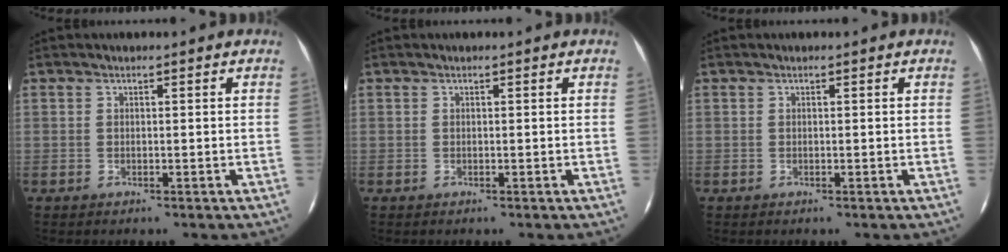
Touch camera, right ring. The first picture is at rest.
{"total": 0.0}
{"total": 0.0}